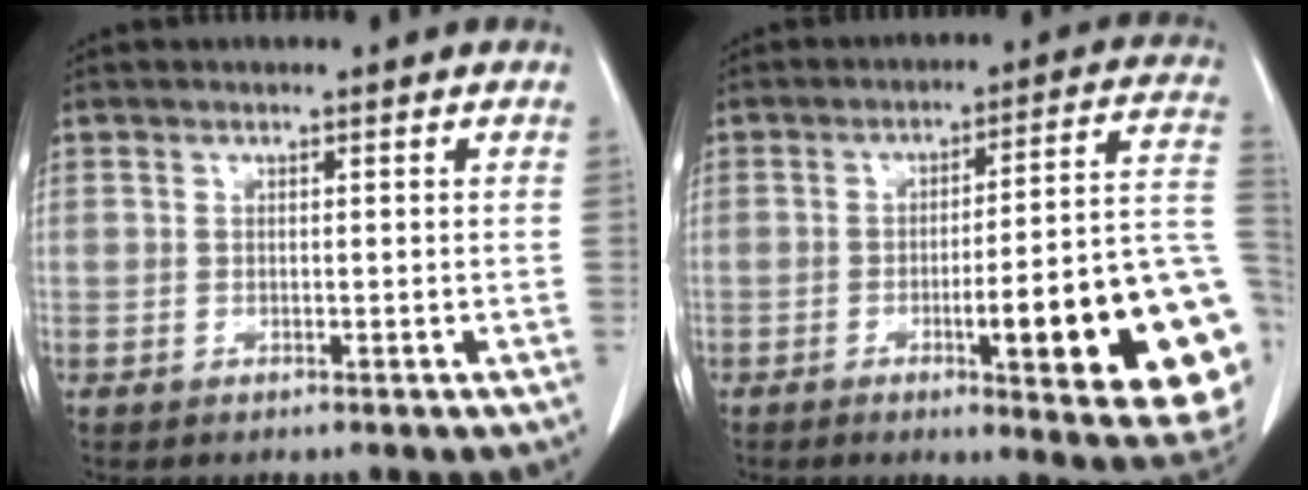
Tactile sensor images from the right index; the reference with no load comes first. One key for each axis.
{"total": 21.7, "fx": -5.4, "fy": 2.4, "fz": 20.9, "tx": -0.166, "ty": 0.014, "tz": -0.059}